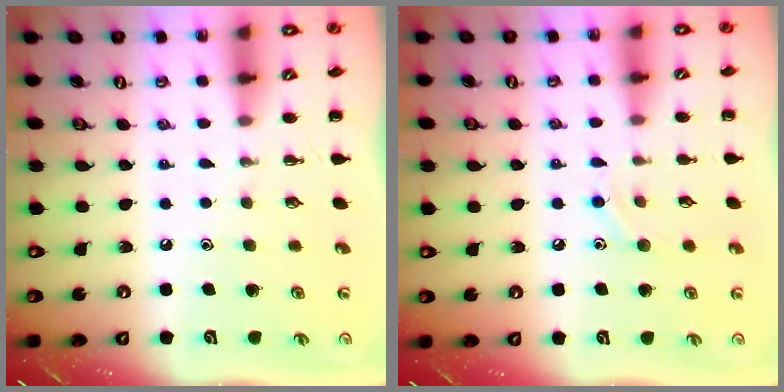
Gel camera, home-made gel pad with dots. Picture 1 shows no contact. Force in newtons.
{"total": 6.8, "press": 6.6, "slide": 1.3}